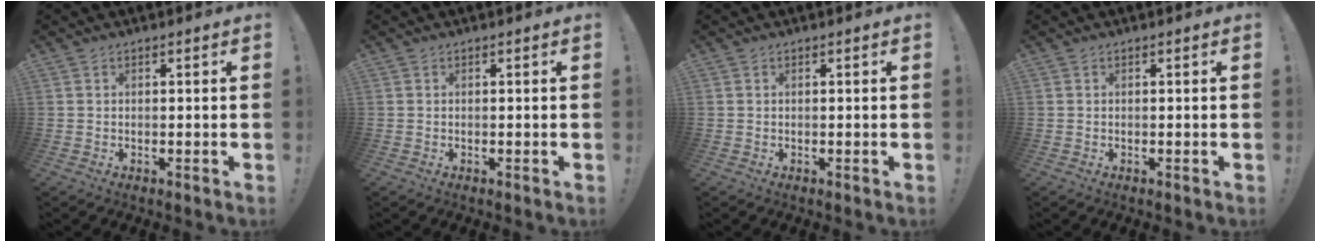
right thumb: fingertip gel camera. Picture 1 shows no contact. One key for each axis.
{"total": 0.0}
{"total": 0.0}
{"total": 0.0}